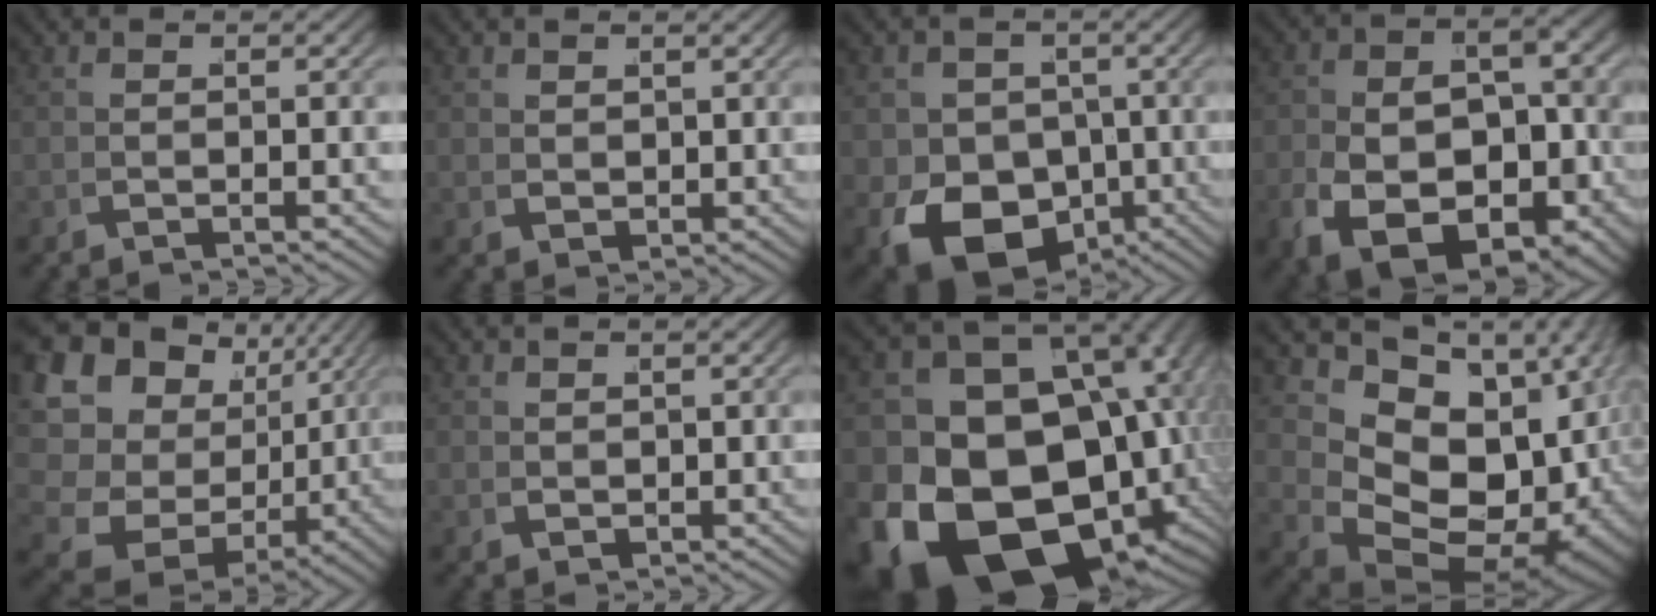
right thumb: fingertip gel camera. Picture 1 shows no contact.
{"total": 1.6, "force": [1.1, 1.0, 0.6], "torque": [-0.001, -0.007, 0.033]}
{"total": 12.6, "force": [-4.3, 9.3, 7.3], "torque": [-0.144, -0.070, -0.040]}
{"total": 15.5, "force": [-4.4, 10.5, 10.6], "torque": [-0.208, -0.079, -0.030]}
{"total": 17.6, "force": [0.1, 13.6, 11.1], "torque": [-0.214, -0.033, 0.008]}
{"total": 1.3, "force": [0.8, 0.9, 0.5], "torque": [-0.001, -0.006, 0.027]}
{"total": 32.6, "force": [-5.2, 22.7, 22.7], "torque": [-0.404, -0.092, -0.060]}
{"total": 16.9, "force": [-1.0, 11.3, 12.4], "torque": [-0.219, -0.047, 0.005]}